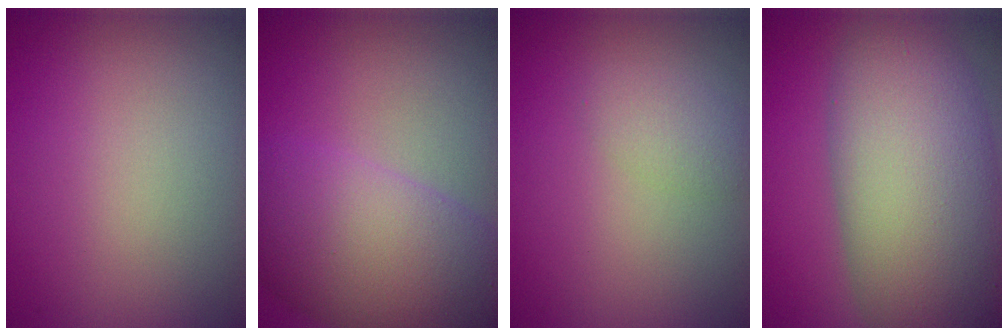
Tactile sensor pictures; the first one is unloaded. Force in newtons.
{"total": 9.9, "press": 9.9, "slide": 0.3}
{"total": 1.6, "press": 1.6, "slide": 0.1}
{"total": 11.6, "press": 11.6, "slide": 0.8}